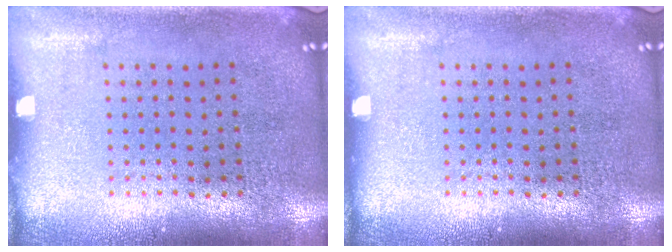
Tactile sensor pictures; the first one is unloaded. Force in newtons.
{"total": 0.0}